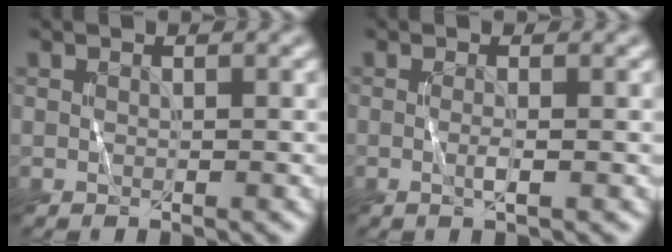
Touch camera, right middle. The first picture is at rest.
{"total": 1.1, "force": [-0.2, 0.1, 1.1], "torque": [-0.023, -0.005, -0.005]}